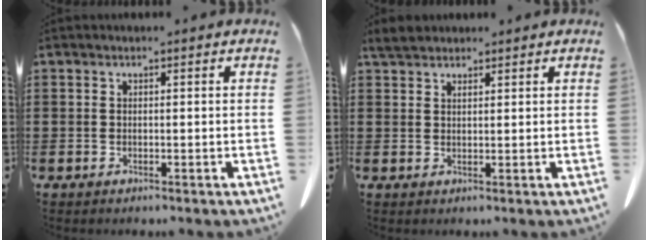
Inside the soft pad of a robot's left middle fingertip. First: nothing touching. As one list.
[{"total": 2.8, "force": [2.5, 0.8, 1.0], "torque": [-0.027, 0.004, 0.048]}]